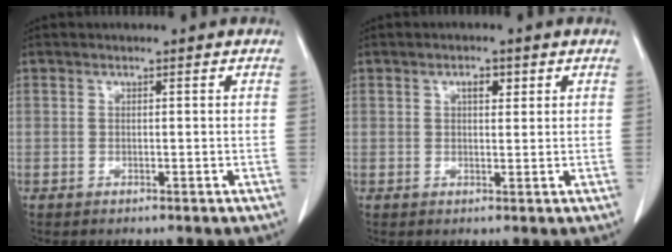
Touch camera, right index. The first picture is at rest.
{"total": 2.7, "force": [1.1, 1.4, 2.0], "torque": [-0.035, 0.004, 0.018]}